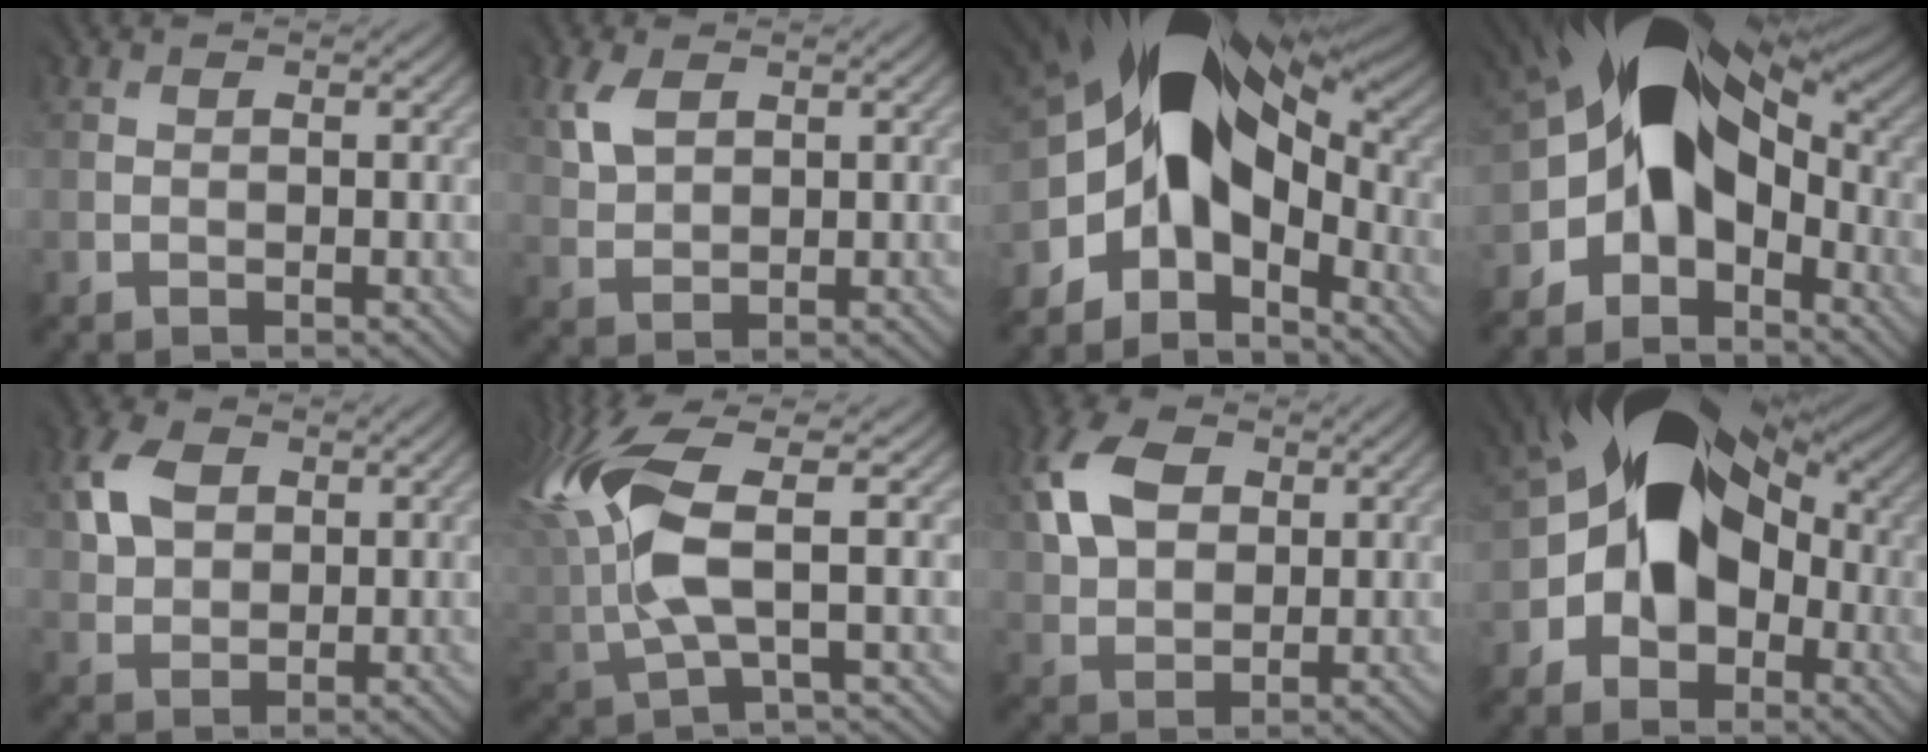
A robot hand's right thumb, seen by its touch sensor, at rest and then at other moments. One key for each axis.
{"total": 4.3, "fx": 2.3, "fy": 2.8, "fz": 2.3, "tx": -0.062, "ty": 0.008, "tz": 0.040}
{"total": 14.5, "fx": -1.3, "fy": 9.4, "fz": 10.9, "tx": -0.176, "ty": -0.003, "tz": -0.024}
{"total": 12.3, "fx": -1.2, "fy": 8.3, "fz": 9.0, "tx": -0.148, "ty": 0.014, "tz": -0.043}
{"total": 6.0, "fx": 2.5, "fy": 4.4, "fz": 3.3, "tx": -0.089, "ty": 0.014, "tz": 0.041}
{"total": 10.0, "fx": 2.8, "fy": 3.7, "fz": 8.9, "tx": -0.223, "ty": 0.016, "tz": 0.055}
{"total": 9.2, "fx": 3.6, "fy": 6.4, "fz": 5.6, "tx": -0.148, "ty": 0.025, "tz": 0.061}
{"total": 13.8, "fx": -0.1, "fy": 10.1, "fz": 9.4, "tx": -0.130, "ty": 0.001, "tz": -0.023}